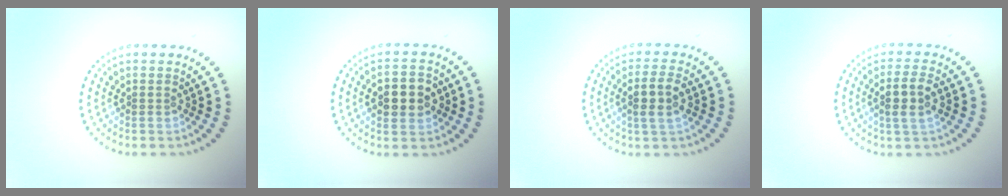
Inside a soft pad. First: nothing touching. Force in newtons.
{"total": 4.5, "press": 4.5, "slide": 0.4}
{"total": 2.8, "press": 2.7, "slide": 0.8}
{"total": 2.8, "press": 2.7, "slide": 0.8}